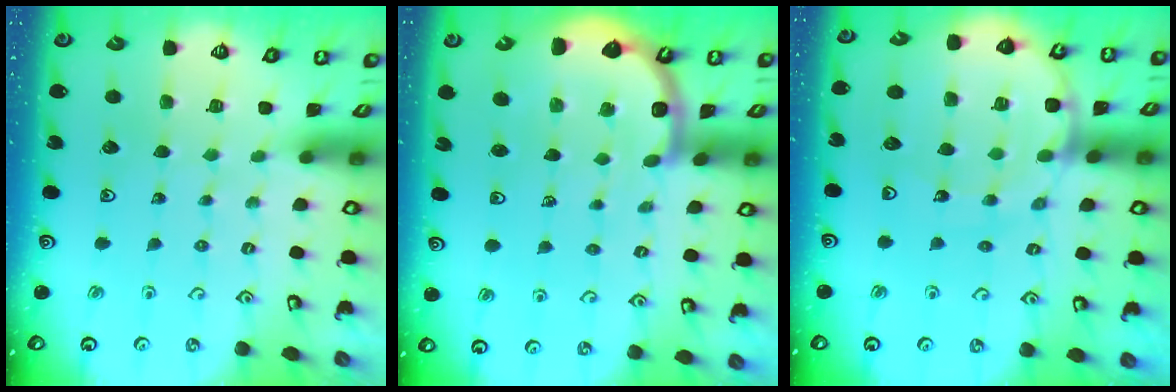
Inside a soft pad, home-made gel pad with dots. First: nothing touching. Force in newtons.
{"total": 7.3, "press": 7.0, "slide": 2.1}
{"total": 13.7, "press": 13.6, "slide": 1.7}